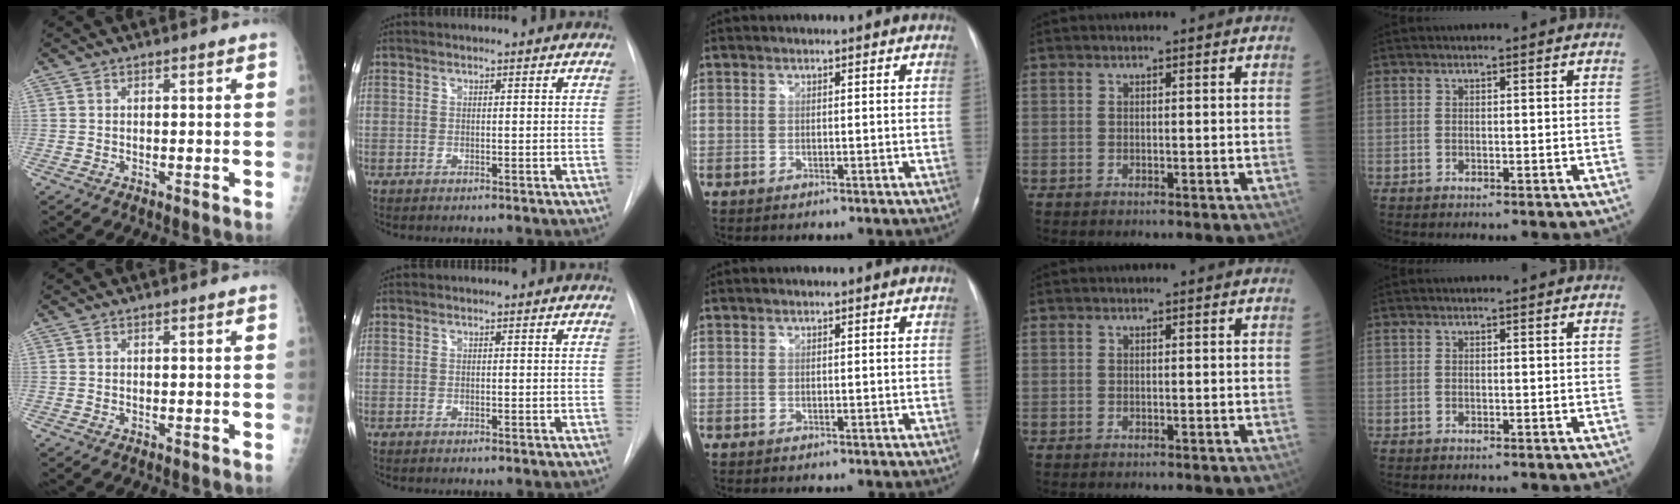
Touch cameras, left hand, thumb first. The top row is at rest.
{"index": {"total": 0.6, "force": [-0.6, -0.1, -0.1], "torque": [0.003, -0.007, -0.010]}}